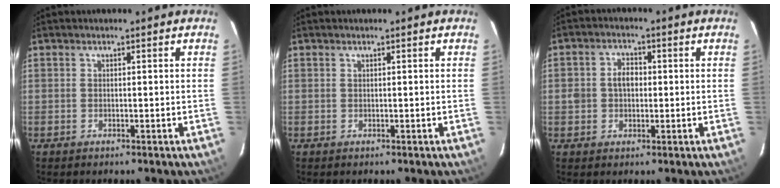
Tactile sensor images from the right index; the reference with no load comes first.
{"total": 0.0}
{"total": 4.3, "force": [0.0, 3.5, 2.5], "torque": [-0.045, 0.012, 0.002]}